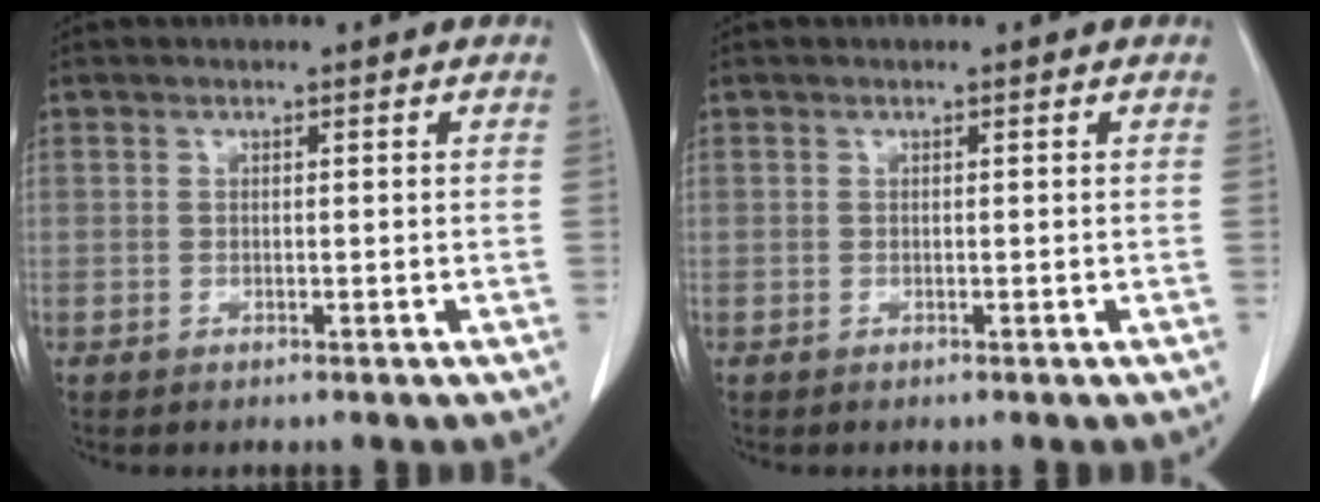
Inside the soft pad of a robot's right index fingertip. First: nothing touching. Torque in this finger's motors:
{"motor_torque": [0.00, 0.00, 0.00, 0.00]}